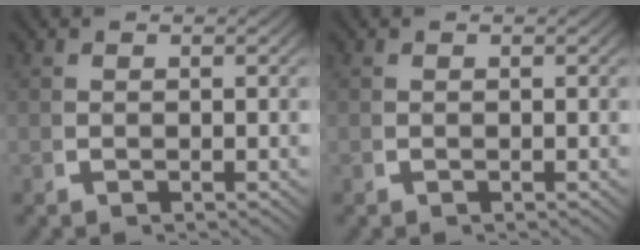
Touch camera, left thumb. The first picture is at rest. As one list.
[{"total": 0.0}]